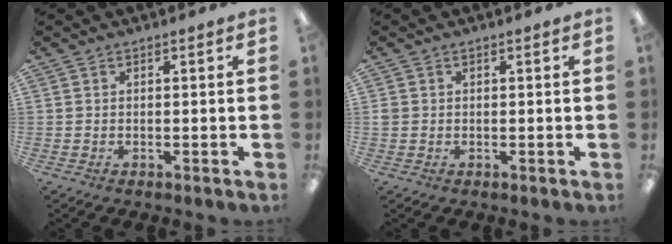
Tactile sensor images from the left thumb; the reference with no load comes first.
{"total": 0.8, "force": [0.0, 0.8, 0.2], "torque": [-0.004, 0.005, -0.001]}